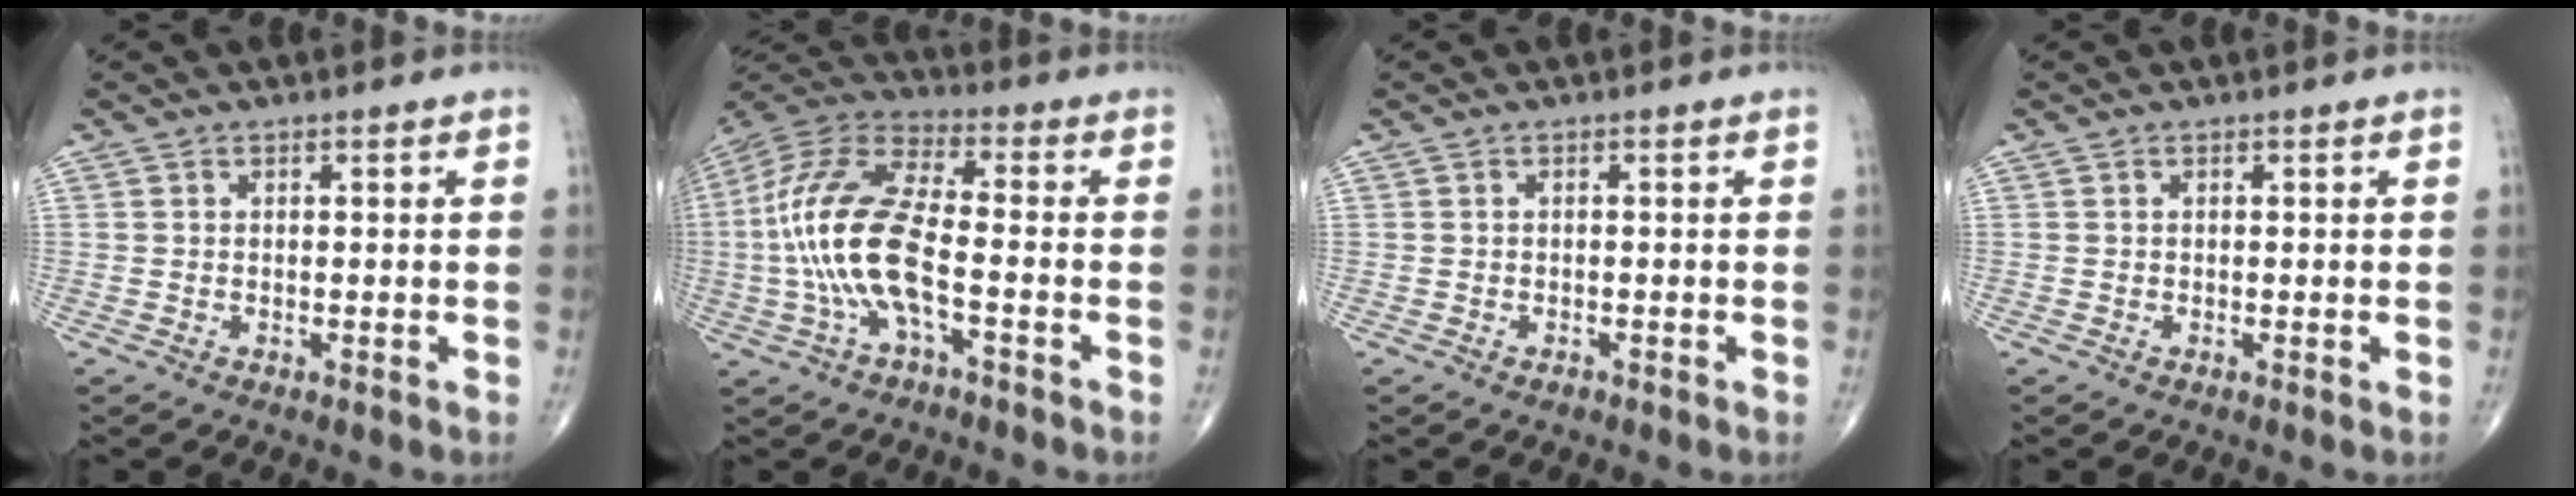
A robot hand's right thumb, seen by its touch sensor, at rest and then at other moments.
{"total": 16.9, "force": [-3.0, 6.2, 15.4], "torque": [-0.337, 0.038, -0.057]}
{"total": 0.6, "force": [-0.4, 0.4, 0.3], "torque": [-0.002, 0.002, -0.006]}
{"total": 0.0}